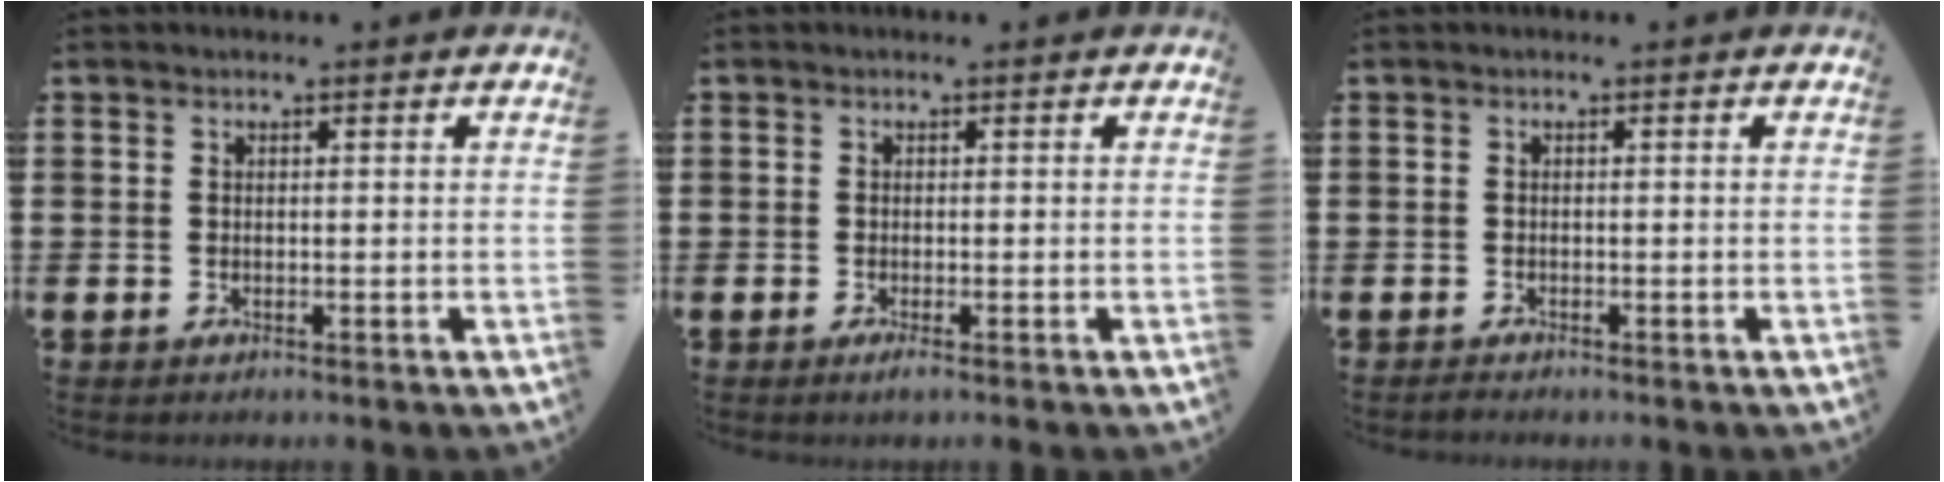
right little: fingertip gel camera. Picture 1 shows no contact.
{"total": 1.0, "force": [-0.4, 0.1, 0.9], "torque": [-0.006, -0.006, -0.010]}
{"total": 0.5, "force": [-0.4, 0.0, 0.3], "torque": [-0.007, -0.002, -0.009]}